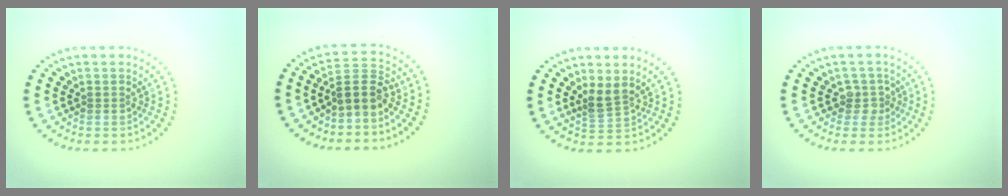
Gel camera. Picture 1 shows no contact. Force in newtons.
{"total": 3.1, "press": 2.5, "slide": 1.7}
{"total": 2.2, "press": 1.7, "slide": 1.4}
{"total": 1.8, "press": 1.3, "slide": 1.3}